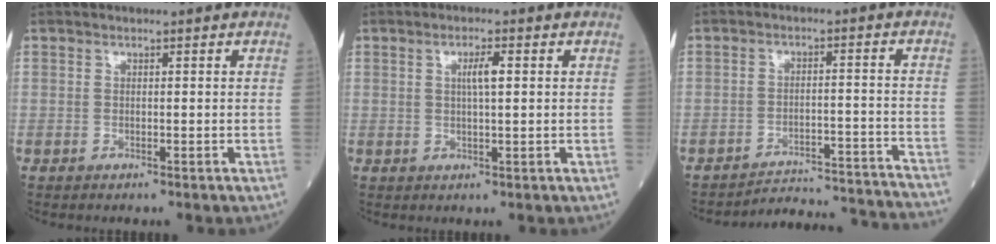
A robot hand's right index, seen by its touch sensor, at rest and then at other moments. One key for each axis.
{"total": 2.8, "fx": 0.7, "fy": 0.3, "fz": 2.7, "tx": -0.050, "ty": 0.002, "tz": 0.012}
{"total": 16.9, "fx": -16.8, "fy": -0.8, "fz": 1.8, "tx": -0.005, "ty": 0.008, "tz": -0.215}